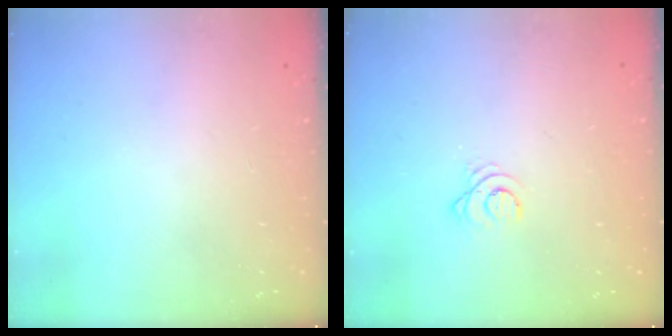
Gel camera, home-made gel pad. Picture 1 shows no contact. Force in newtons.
{"total": 2.7, "press": 2.7, "slide": 0.3}